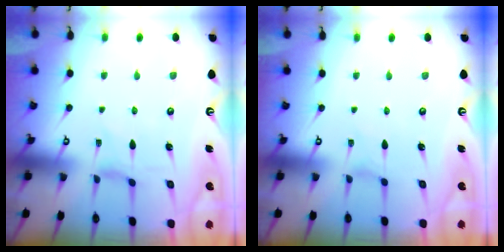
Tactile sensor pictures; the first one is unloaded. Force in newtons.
{"total": 0.0}